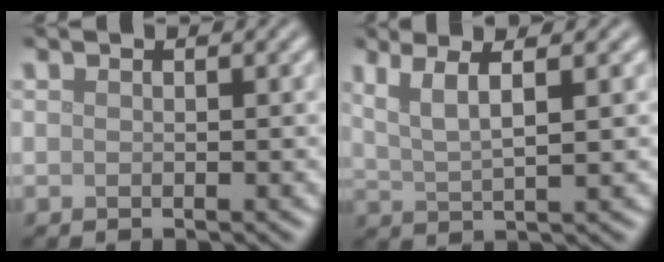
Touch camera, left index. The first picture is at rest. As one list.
[{"total": 3.8, "force": [1.7, 0.8, 3.2], "torque": [-0.058, 0.003, 0.035]}]